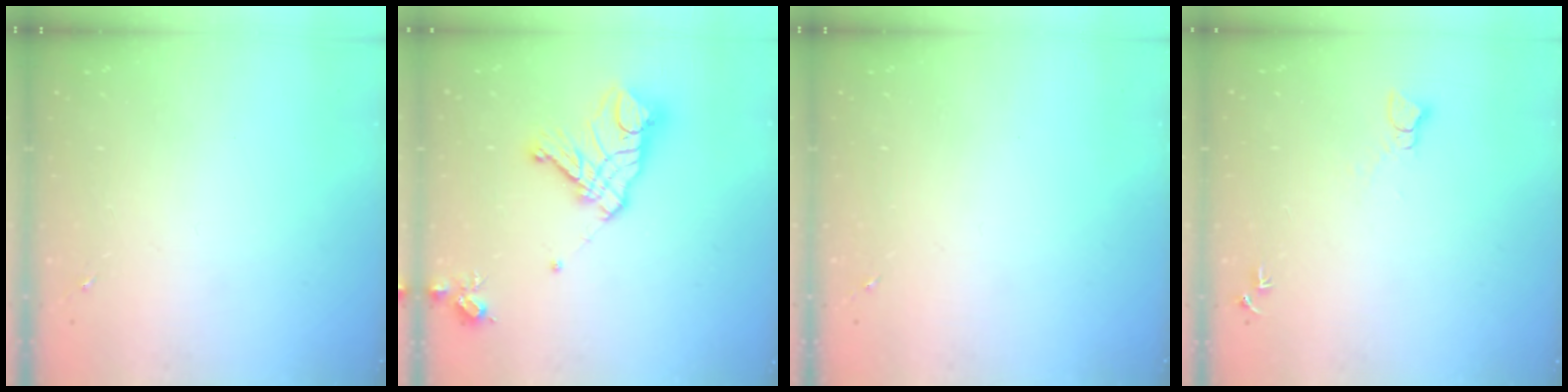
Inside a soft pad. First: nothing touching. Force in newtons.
{"total": 17.6, "press": 17.5, "slide": 1.9}
{"total": 0.0}
{"total": 4.6, "press": 4.6, "slide": 0.5}